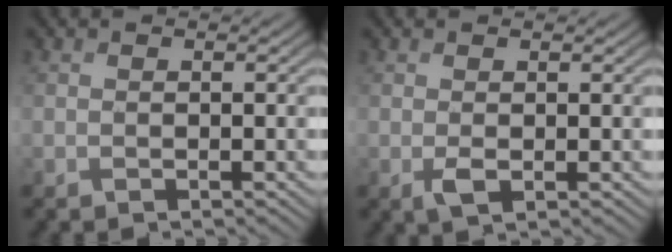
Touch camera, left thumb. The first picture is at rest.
{"total": 1.4, "force": [-0.1, 0.6, 1.3], "torque": [-0.031, -0.004, -0.001]}